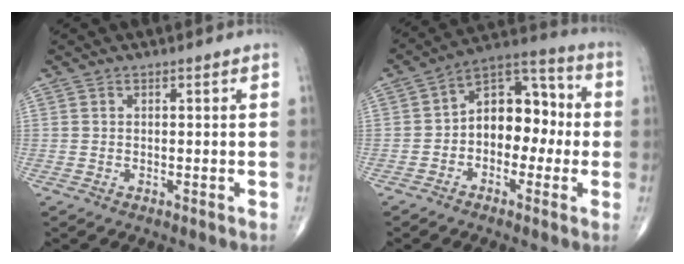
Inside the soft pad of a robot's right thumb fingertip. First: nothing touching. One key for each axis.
{"total": 12.2, "fx": -1.1, "fy": 8.3, "fz": 8.9, "tx": -0.096, "ty": 0.044, "tz": -0.034}